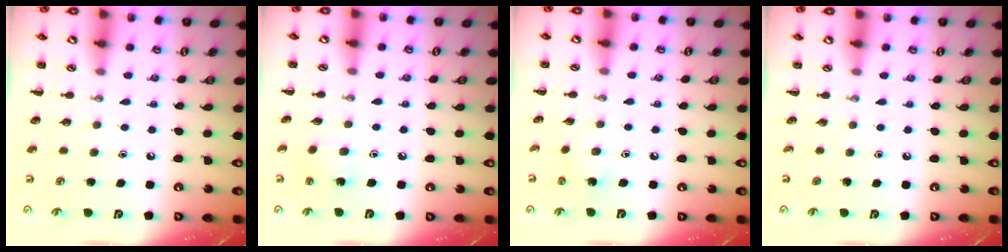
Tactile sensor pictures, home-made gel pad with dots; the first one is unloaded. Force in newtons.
{"total": 6.5, "press": 6.3, "slide": 1.4}
{"total": 3.7, "press": 3.5, "slide": 1.1}
{"total": 0.0}